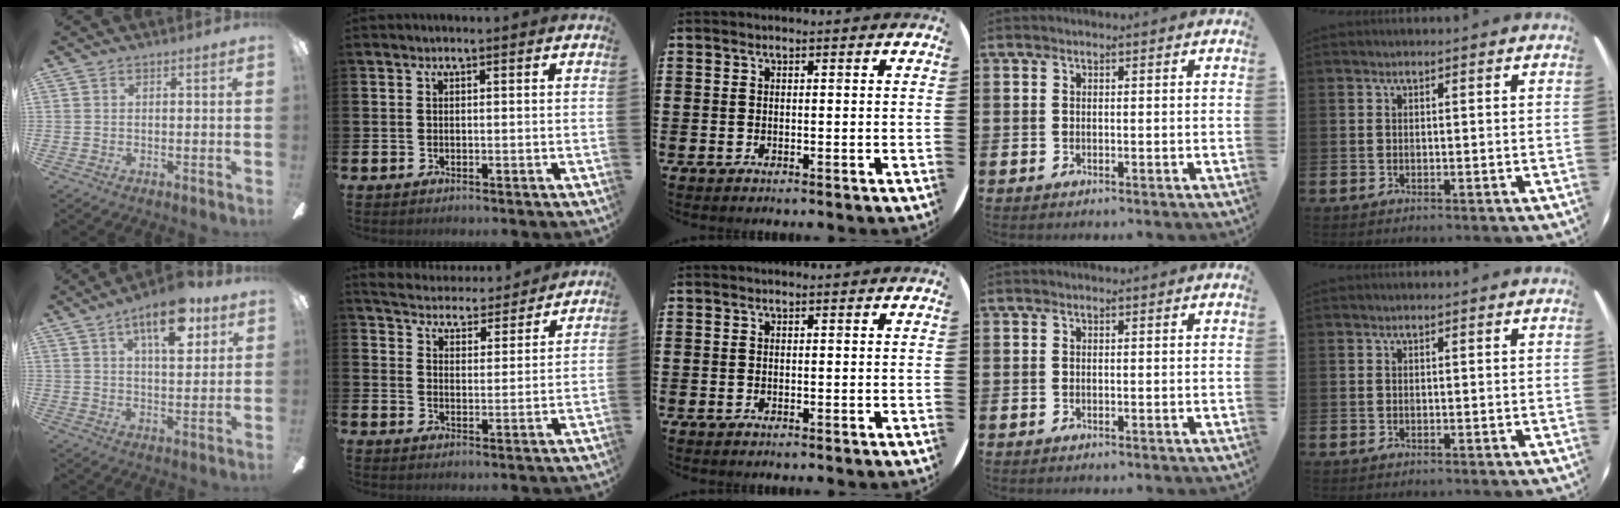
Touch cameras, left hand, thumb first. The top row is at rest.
{"thumb": {"total": 13.4, "force": [7.1, 5.8, 9.8], "torque": [-0.133, -0.021, 0.115]}, "index": {"total": 5.1, "force": [5.0, 1.1, 0.1], "torque": [-0.023, -0.043, 0.086]}}